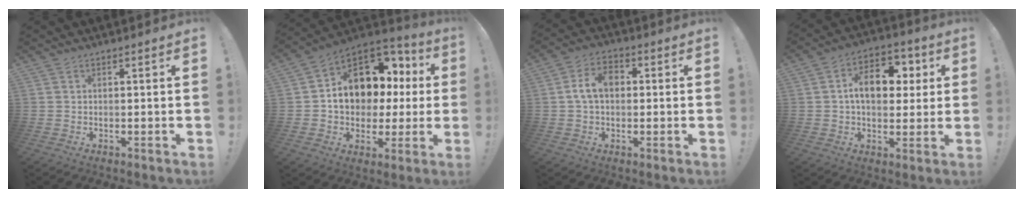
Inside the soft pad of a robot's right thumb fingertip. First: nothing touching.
{"total": 13.3, "force": [3.2, 10.6, 7.4], "torque": [-0.102, -0.026, 0.072]}
{"total": 8.4, "force": [0.8, 5.8, 6.0], "torque": [-0.100, 0.013, 0.014]}
{"total": 12.9, "force": [2.4, 8.7, 9.1], "torque": [-0.122, 0.000, 0.045]}